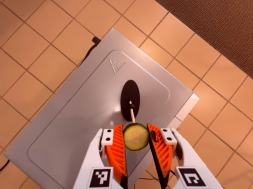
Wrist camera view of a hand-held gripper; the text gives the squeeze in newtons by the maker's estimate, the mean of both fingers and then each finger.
{"total": 8.8, "left": 8.8, "right": 8.7}